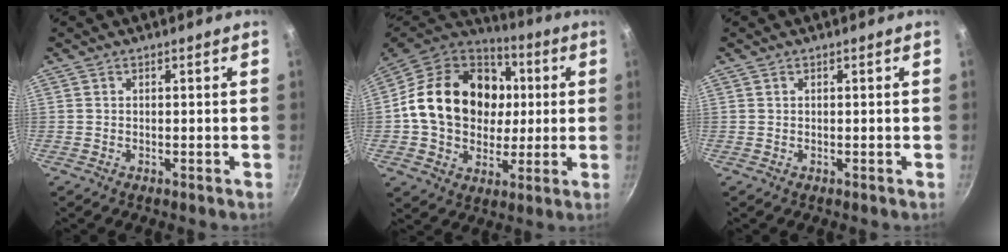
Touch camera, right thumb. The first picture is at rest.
{"total": 23.7, "force": [2.1, 18.8, 14.2], "torque": [-0.222, 0.027, 0.033]}
{"total": 0.0}